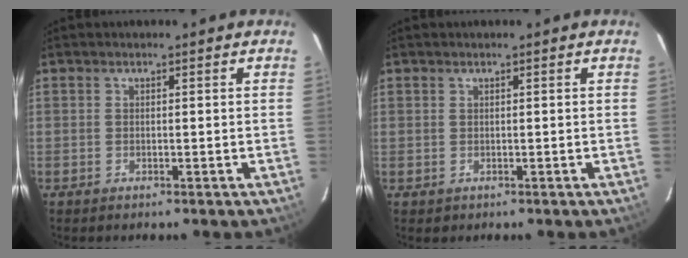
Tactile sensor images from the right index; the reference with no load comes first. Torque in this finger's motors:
{"motor_torque": [-0.26, 0.15, -0.43, -0.17]}